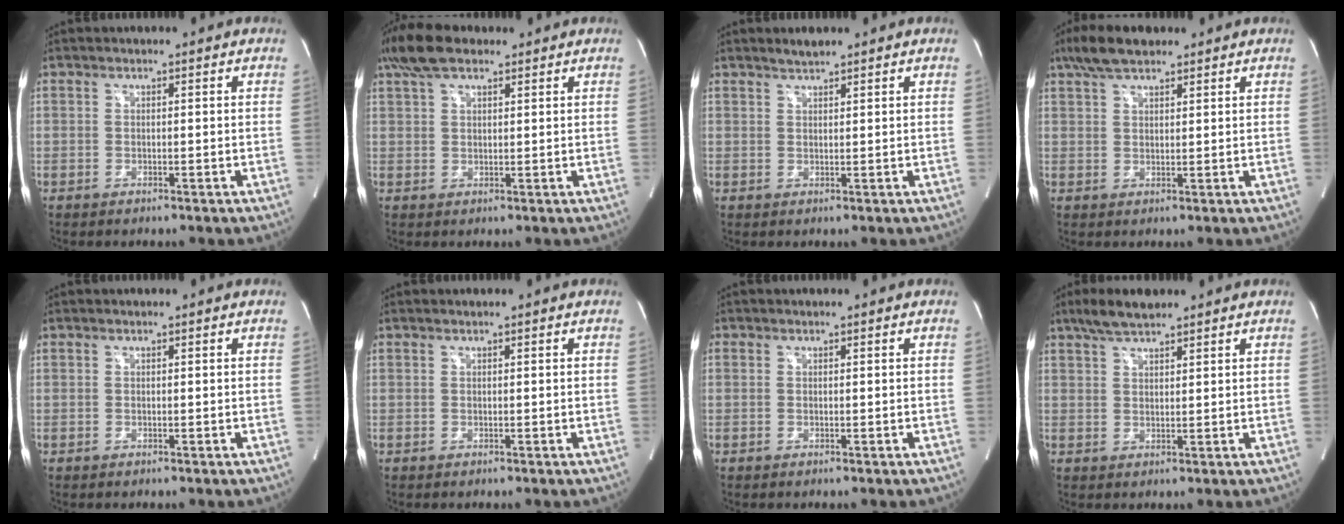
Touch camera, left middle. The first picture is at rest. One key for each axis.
{"total": 6.7, "fx": 4.8, "fy": 2.6, "fz": 3.9, "tx": -0.084, "ty": 0.027, "tz": 0.093}
{"total": 1.8, "fx": 1.7, "fy": 0.1, "fz": 0.7, "tx": -0.018, "ty": 0.003, "tz": 0.035}
{"total": 6.1, "fx": 4.7, "fy": 2.1, "fz": 3.4, "tx": -0.071, "ty": 0.019, "tz": 0.089}
{"total": 0.0}
{"total": 0.0}
{"total": 0.0}
{"total": 5.2, "fx": 4.2, "fy": 1.2, "fz": 2.8, "tx": -0.064, "ty": 0.014, "tz": 0.079}